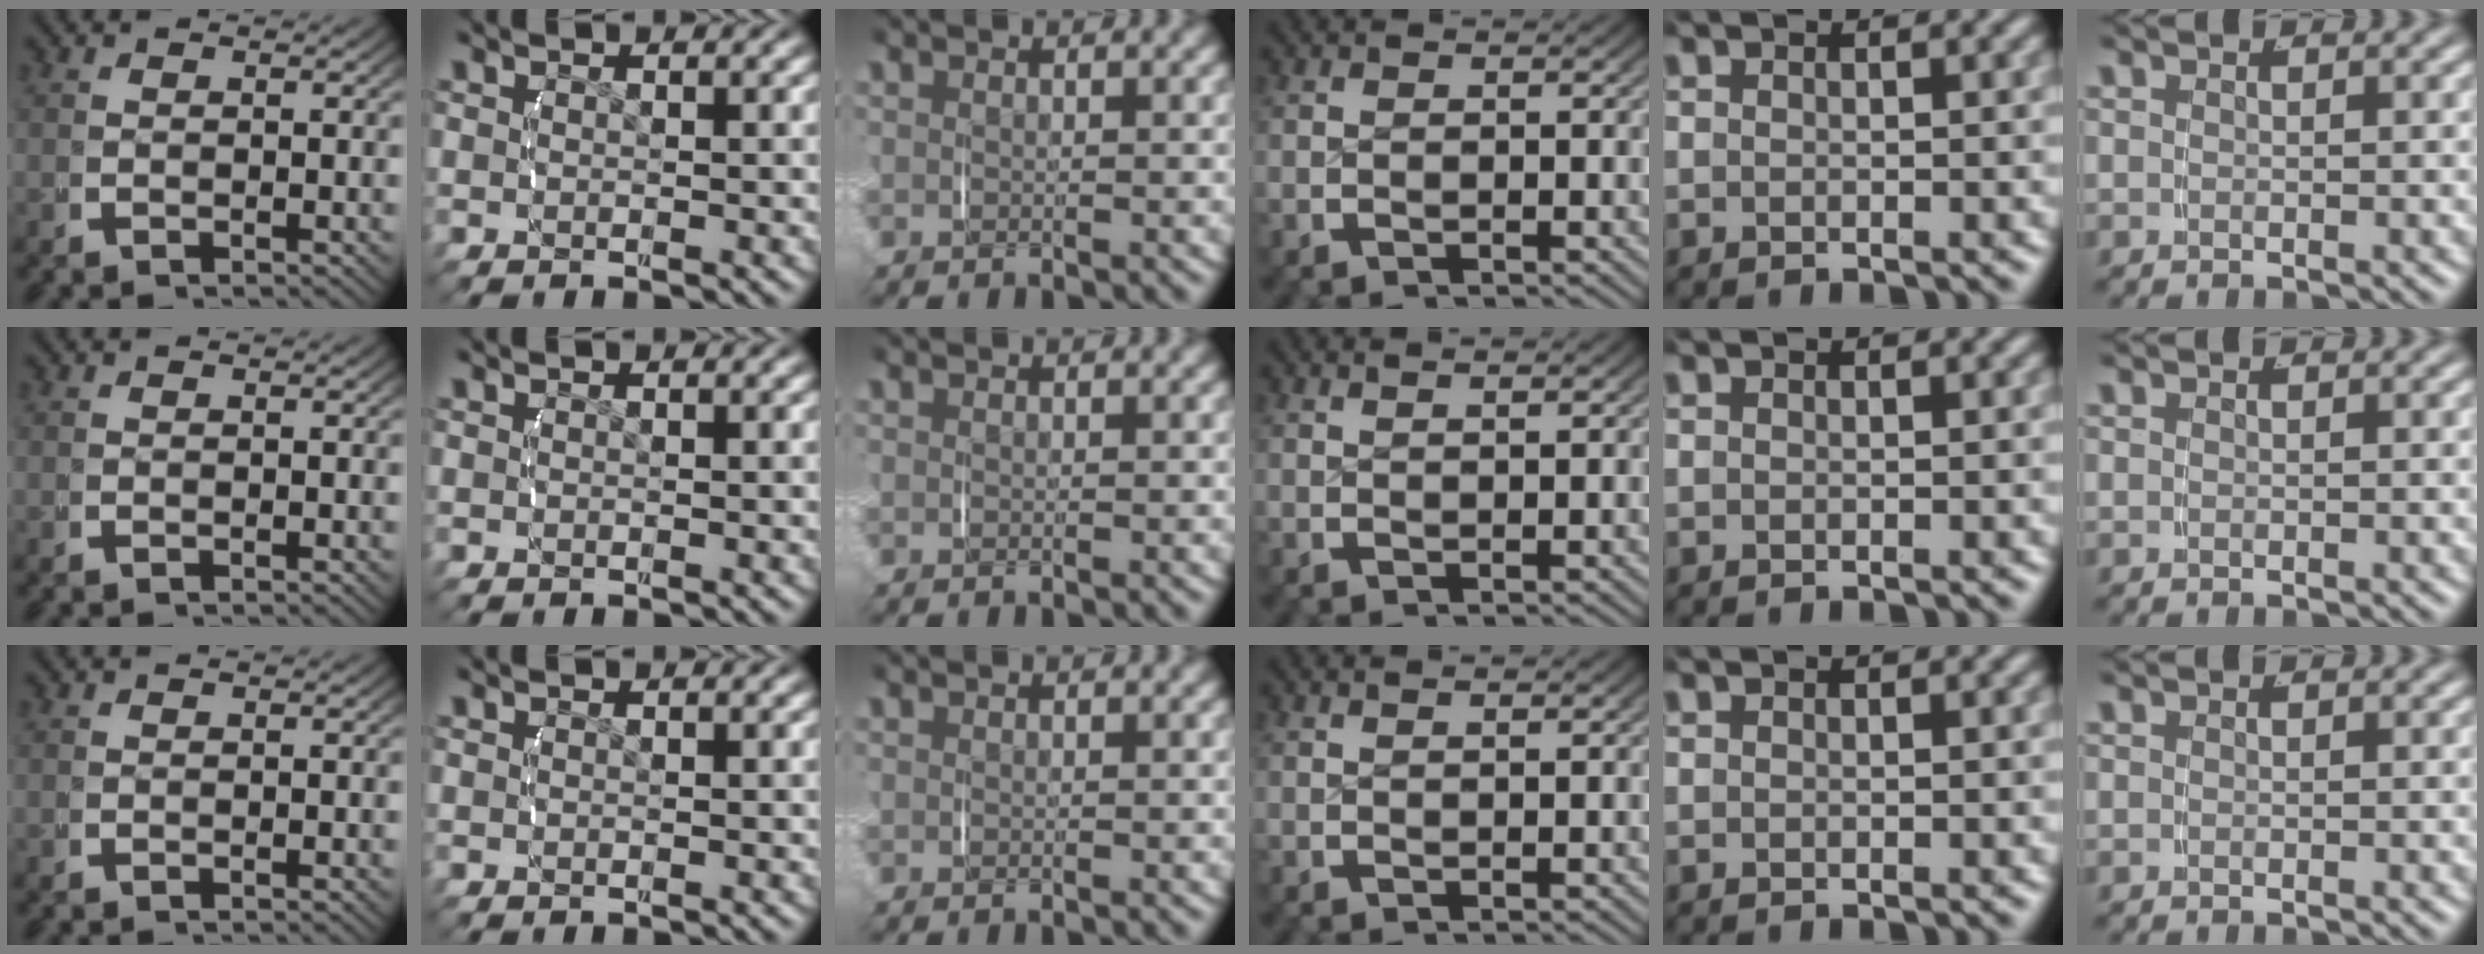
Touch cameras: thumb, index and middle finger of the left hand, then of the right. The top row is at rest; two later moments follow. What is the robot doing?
{"motion": "lift_and_place", "object": "string"}